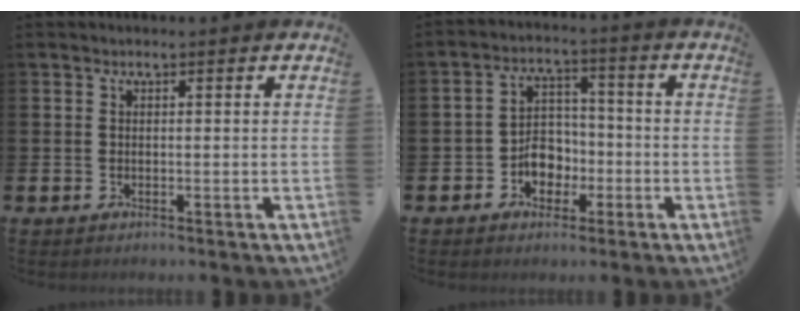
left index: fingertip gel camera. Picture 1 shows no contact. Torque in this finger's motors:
{"motor_torque": [0.22, 0.23, 0.18, 0.02]}